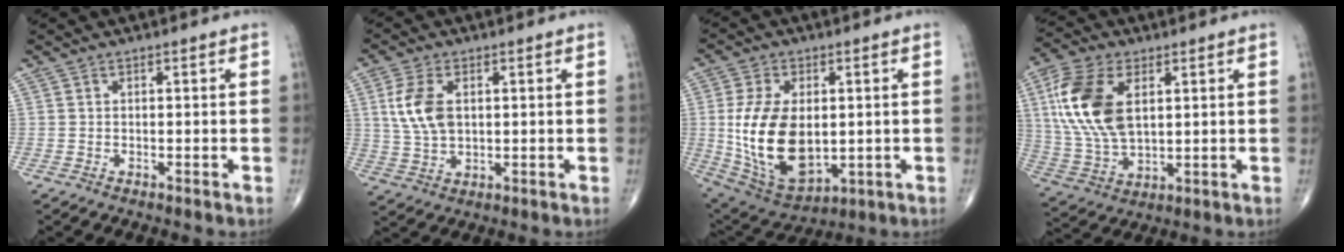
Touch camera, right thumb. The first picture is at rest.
{"total": 8.3, "force": [1.8, 4.9, 6.5], "torque": [-0.137, -0.002, 0.041]}
{"total": 18.1, "force": [-0.1, 10.6, 14.6], "torque": [-0.267, -0.012, 0.022]}
{"total": 16.4, "force": [4.3, 9.1, 12.9], "torque": [-0.270, -0.008, 0.086]}